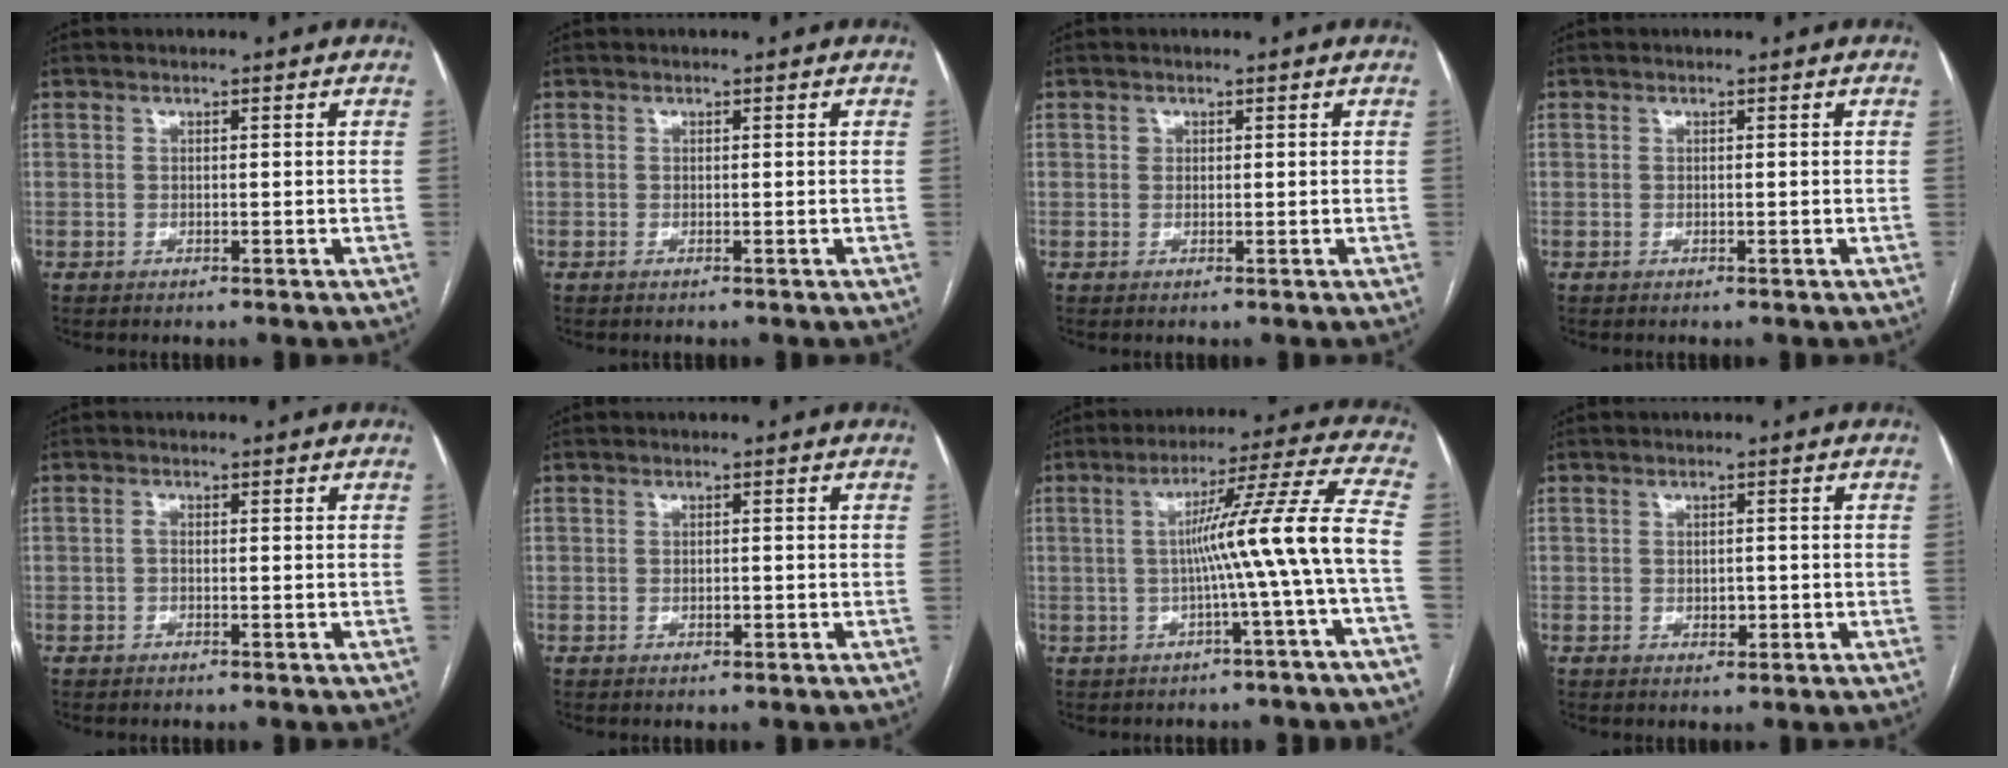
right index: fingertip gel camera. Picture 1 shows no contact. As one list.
[{"total": 0.0}, {"total": 0.8, "force": [0.3, 0.7, 0.2], "torque": [0.004, 0.001, 0.004]}, {"total": 0.0}, {"total": 0.7, "force": [-0.2, 0.3, 0.6], "torque": [-0.011, 0.002, -0.006]}, {"total": 0.9, "force": [-0.2, 0.5, 0.7], "torque": [-0.013, 0.000, -0.002]}, {"total": 11.4, "force": [-2.0, -2.7, 10.9], "torque": [-0.158, 0.015, -0.030]}, {"total": 1.6, "force": [-0.3, 1.1, 1.2], "torque": [-0.016, 0.001, -0.001]}]